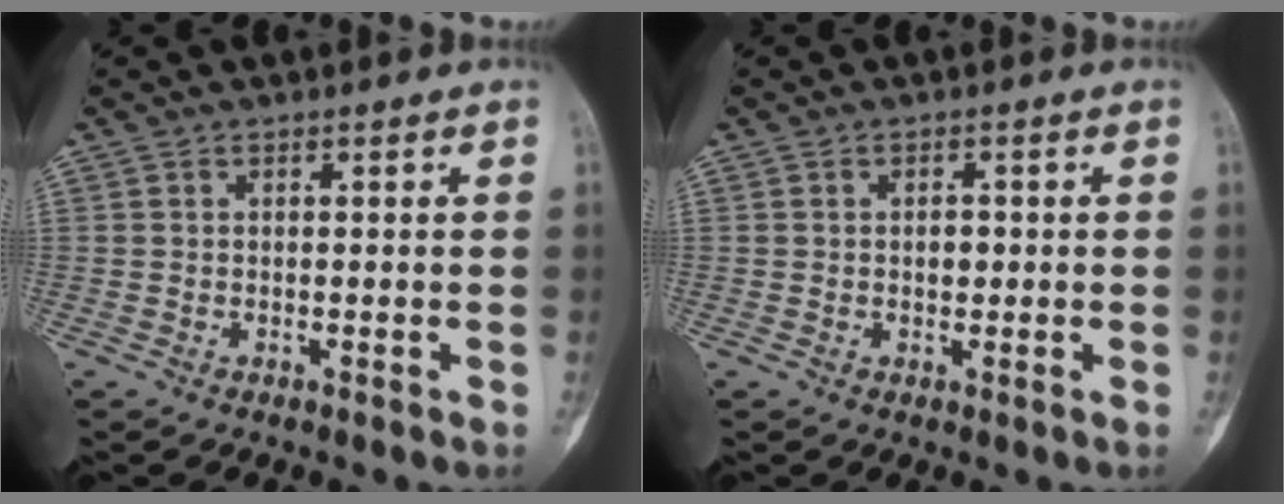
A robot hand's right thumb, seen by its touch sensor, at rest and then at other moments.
{"total": 2.0, "force": [0.1, 1.3, 1.5], "torque": [-0.012, 0.002, 0.002]}